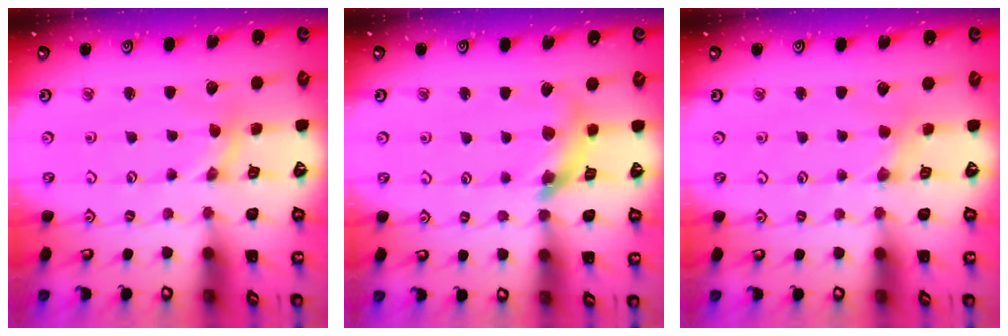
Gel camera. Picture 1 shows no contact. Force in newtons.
{"total": 12.1, "press": 12.0, "slide": 1.5}
{"total": 1.5, "press": 1.4, "slide": 0.3}